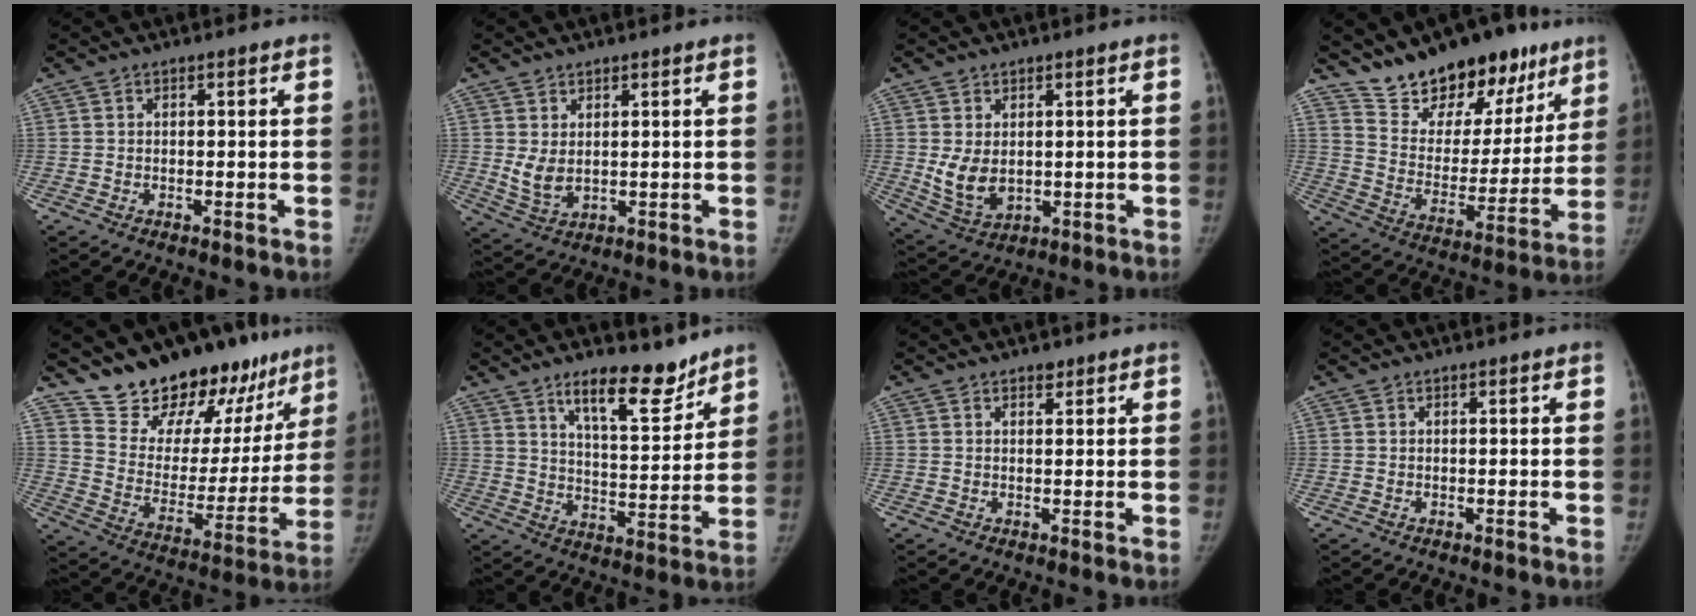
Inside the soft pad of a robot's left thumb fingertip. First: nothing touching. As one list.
[{"total": 4.4, "force": [1.2, 2.7, 3.3], "torque": [-0.058, -0.014, 0.035]}, {"total": 6.9, "force": [0.6, 4.8, 4.9], "torque": [-0.078, -0.020, 0.030]}, {"total": 22.1, "force": [15.9, 11.2, 10.6], "torque": [-0.108, -0.080, 0.252]}, {"total": 24.2, "force": [19.4, 10.8, 9.6], "torque": [-0.097, -0.121, 0.290]}, {"total": 12.3, "force": [9.1, 4.0, 7.3], "torque": [-0.085, -0.071, 0.151]}, {"total": 1.2, "force": [0.9, 0.7, 0.4], "torque": [0.000, -0.006, 0.012]}, {"total": 0.0}]